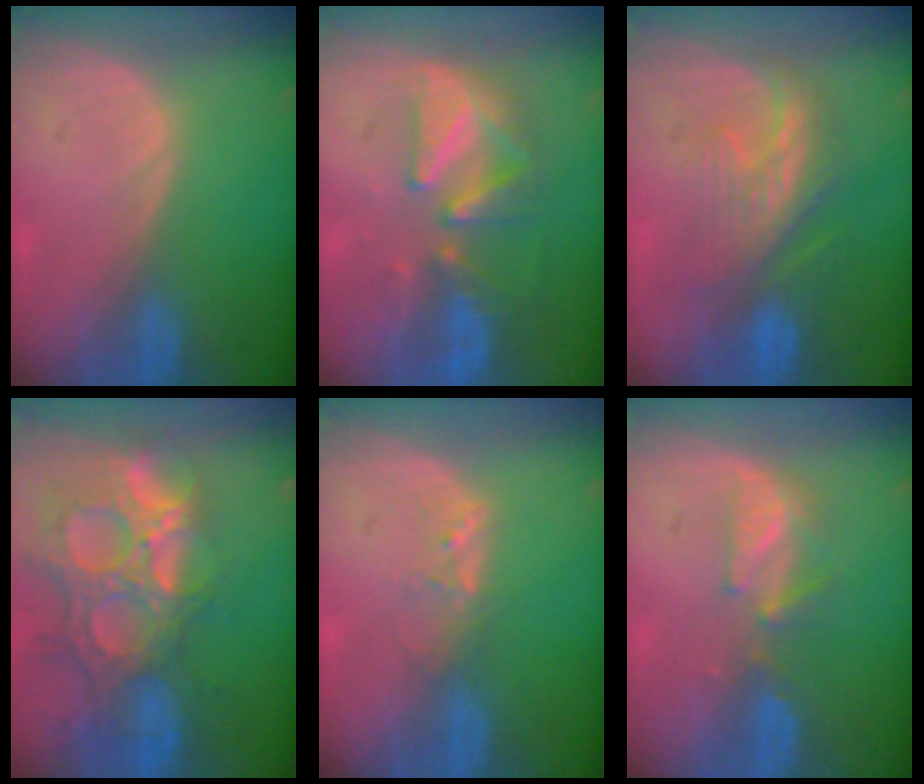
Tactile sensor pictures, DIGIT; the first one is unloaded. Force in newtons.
{"total": 8.3, "press": 8.1, "slide": 2.0}
{"total": 8.2, "press": 7.9, "slide": 1.8}
{"total": 14.5, "press": 12.1, "slide": 7.9}
{"total": 2.0, "press": 1.9, "slide": 0.4}
{"total": 3.7, "press": 3.6, "slide": 0.8}